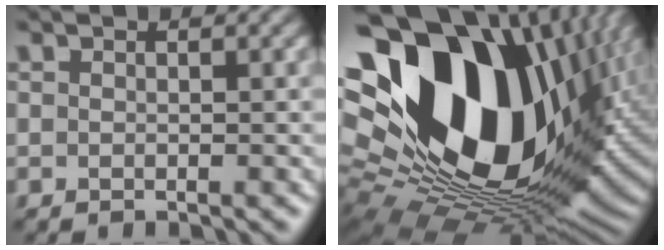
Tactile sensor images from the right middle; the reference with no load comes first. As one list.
[{"total": 21.2, "force": [5.0, 14.2, 15.0], "torque": [-0.292, -0.013, 0.102]}]